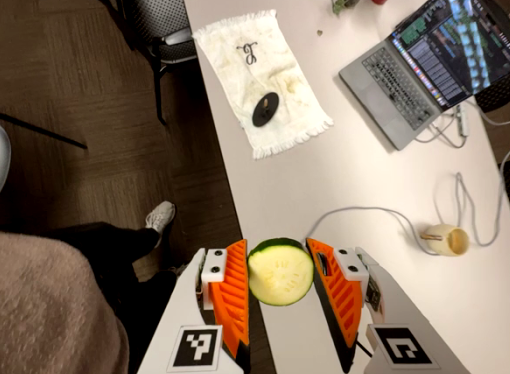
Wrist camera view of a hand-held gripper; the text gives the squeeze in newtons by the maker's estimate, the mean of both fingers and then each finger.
{"total": 9.4, "left": 9.3, "right": 9.6}